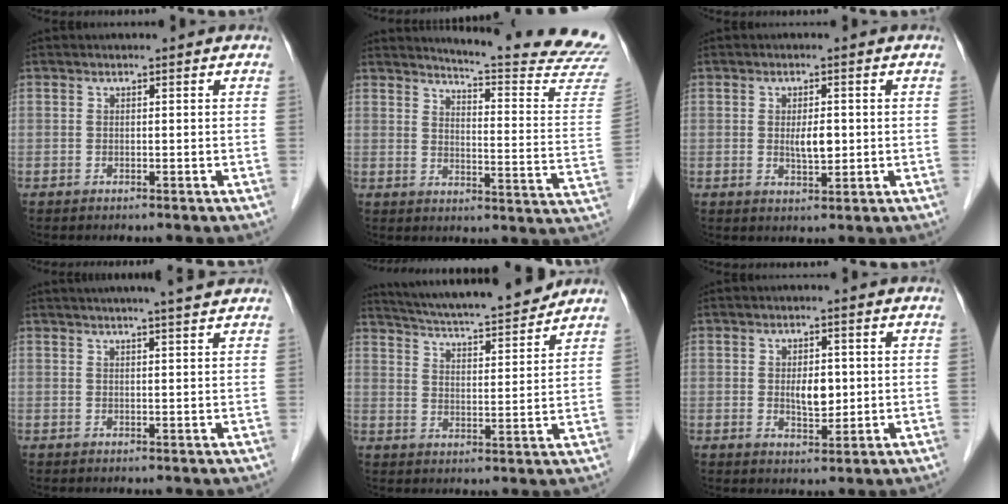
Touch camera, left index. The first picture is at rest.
{"total": 19.6, "force": [19.1, -1.2, 4.3], "torque": [-0.061, -0.150, 0.212]}
{"total": 3.3, "force": [0.0, 1.2, 3.1], "torque": [-0.056, -0.004, 0.003]}
{"total": 7.5, "force": [6.5, -0.3, 3.7], "torque": [-0.056, 0.018, 0.075]}
{"total": 15.9, "force": [14.5, 1.0, 6.3], "torque": [-0.110, 0.008, 0.219]}
{"total": 4.1, "force": [0.3, 2.0, 3.5], "torque": [-0.061, -0.004, 0.011]}